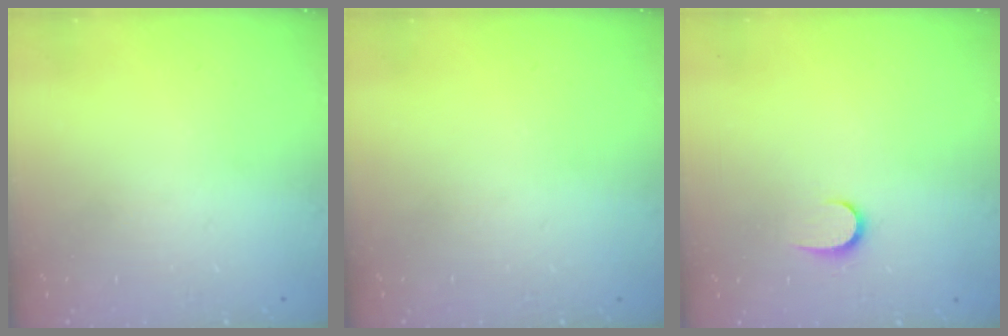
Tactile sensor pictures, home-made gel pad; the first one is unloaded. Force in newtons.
{"total": 0.0}
{"total": 5.4, "press": 5.4, "slide": 0.6}